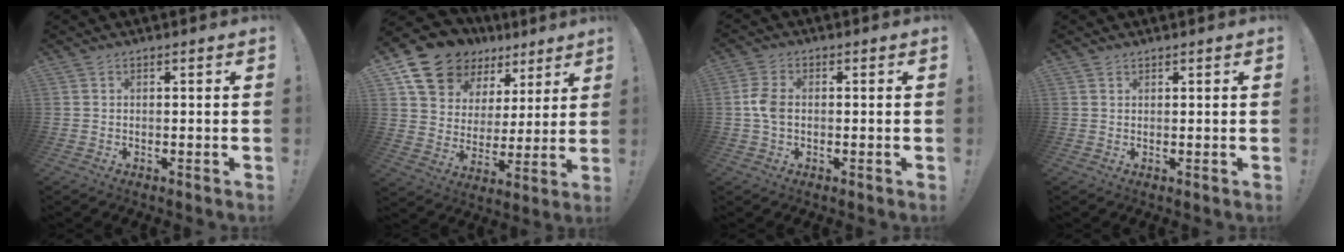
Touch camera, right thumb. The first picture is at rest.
{"total": 16.5, "force": [11.1, 10.7, 5.9], "torque": [-0.108, -0.063, 0.214]}
{"total": 5.2, "force": [-0.5, 3.4, 3.9], "torque": [-0.093, 0.007, -0.011]}
{"total": 0.8, "force": [0.8, 0.3, 0.1], "torque": [0.000, -0.001, 0.014]}